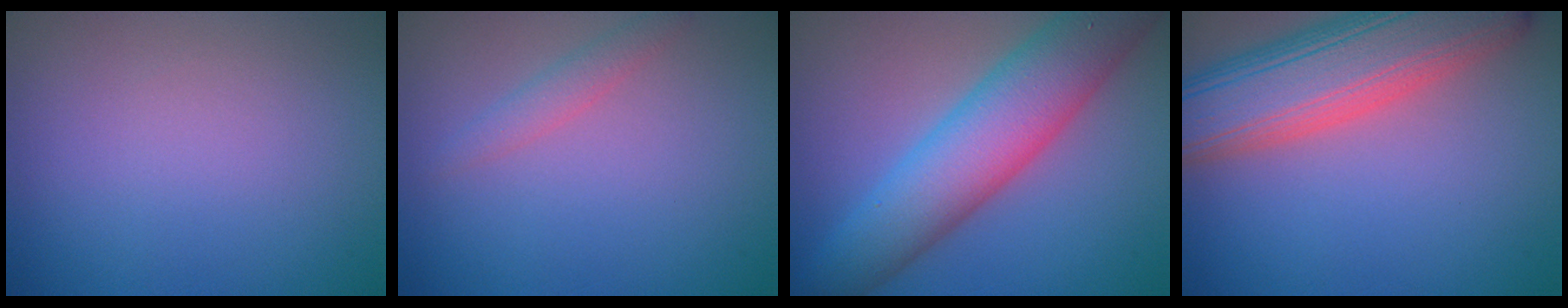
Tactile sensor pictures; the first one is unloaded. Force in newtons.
{"total": 1.5, "press": 1.5, "slide": 0.2}
{"total": 8.4, "press": 8.4, "slide": 0.3}
{"total": 10.1, "press": 10.0, "slide": 0.7}